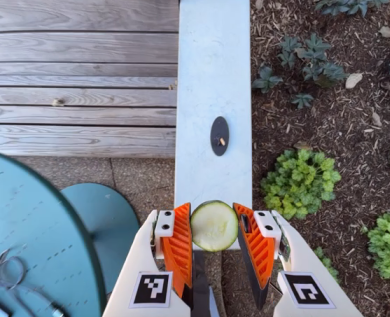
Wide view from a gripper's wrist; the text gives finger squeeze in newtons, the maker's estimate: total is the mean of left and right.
{"total": 13.2, "left": 13.9, "right": 12.5}